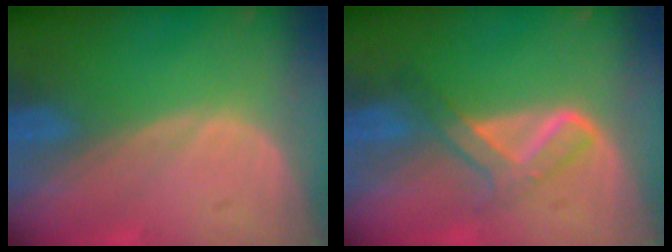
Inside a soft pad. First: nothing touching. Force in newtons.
{"total": 5.3, "press": 5.2, "slide": 1.1}